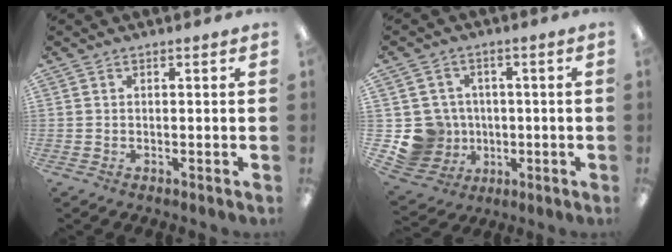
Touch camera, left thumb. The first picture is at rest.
{"total": 9.6, "force": [-1.3, 9.3, 1.8], "torque": [-0.077, 0.014, -0.011]}